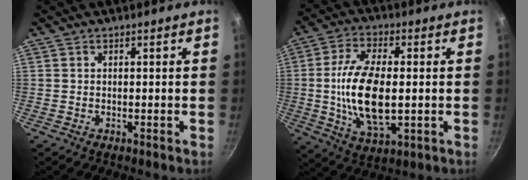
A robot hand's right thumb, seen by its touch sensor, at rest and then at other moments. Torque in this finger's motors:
{"motor_torque": [-0.40, 1.04, 1.47, -0.37, 0.45]}